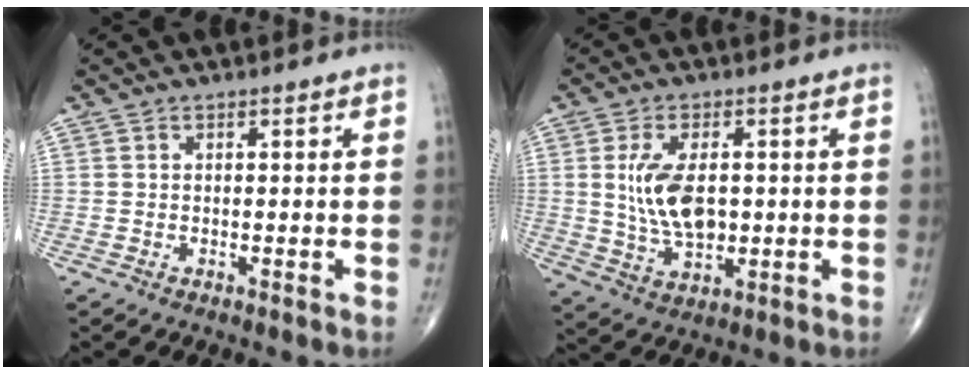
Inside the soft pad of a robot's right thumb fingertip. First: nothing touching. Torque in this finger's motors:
{"motor_torque": [-0.53, 1.04, 0.38, -0.23, 0.23]}